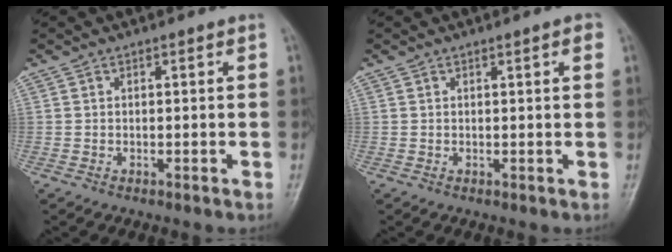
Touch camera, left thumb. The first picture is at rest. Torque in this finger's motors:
{"motor_torque": [-0.10, -0.02, 0.01, -0.01, 0.01]}